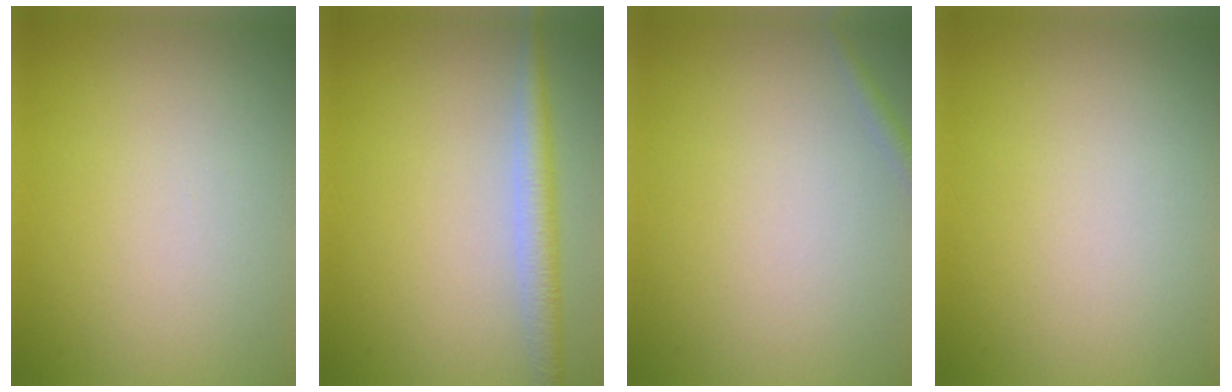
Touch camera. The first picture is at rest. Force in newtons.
{"total": 3.0, "press": 3.0, "slide": 0.1}
{"total": 0.8, "press": 0.8, "slide": 0.1}
{"total": 0.0}